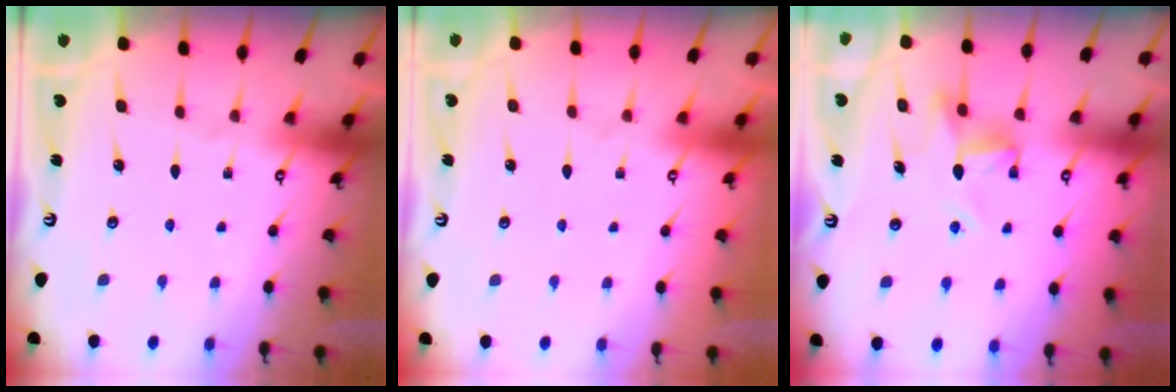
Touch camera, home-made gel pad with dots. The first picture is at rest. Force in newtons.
{"total": 1.6, "press": 1.6, "slide": 0.1}
{"total": 9.2, "press": 9.2, "slide": 0.6}